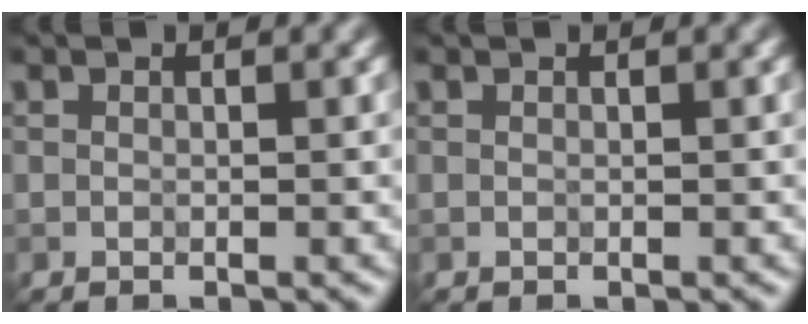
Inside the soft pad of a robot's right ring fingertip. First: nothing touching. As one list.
[{"total": 0.0}]